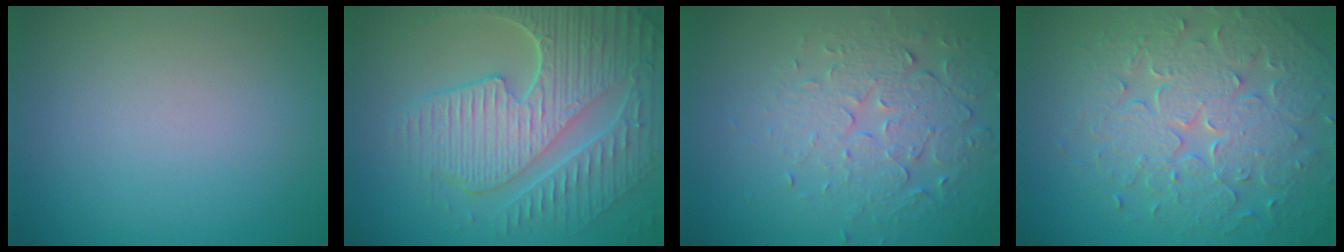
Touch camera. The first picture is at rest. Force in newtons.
{"total": 9.4, "press": 6.4, "slide": 6.9}
{"total": 5.4, "press": 3.6, "slide": 4.0}
{"total": 7.8, "press": 5.6, "slide": 5.4}